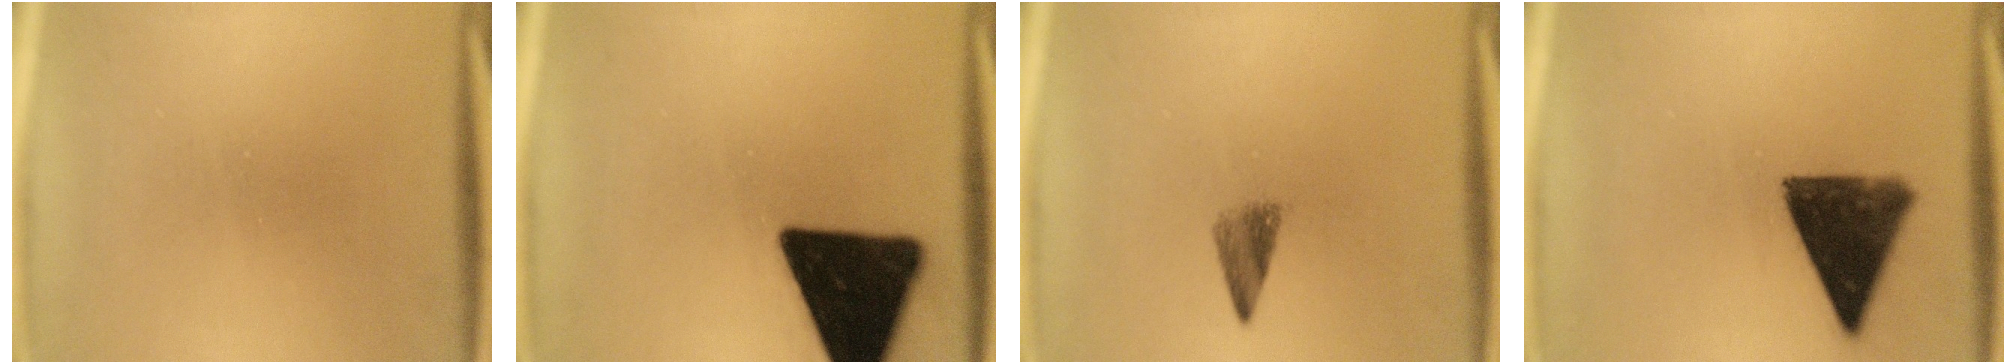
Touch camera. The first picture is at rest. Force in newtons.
{"total": 19.0}
{"total": 2.7}
{"total": 12.4}